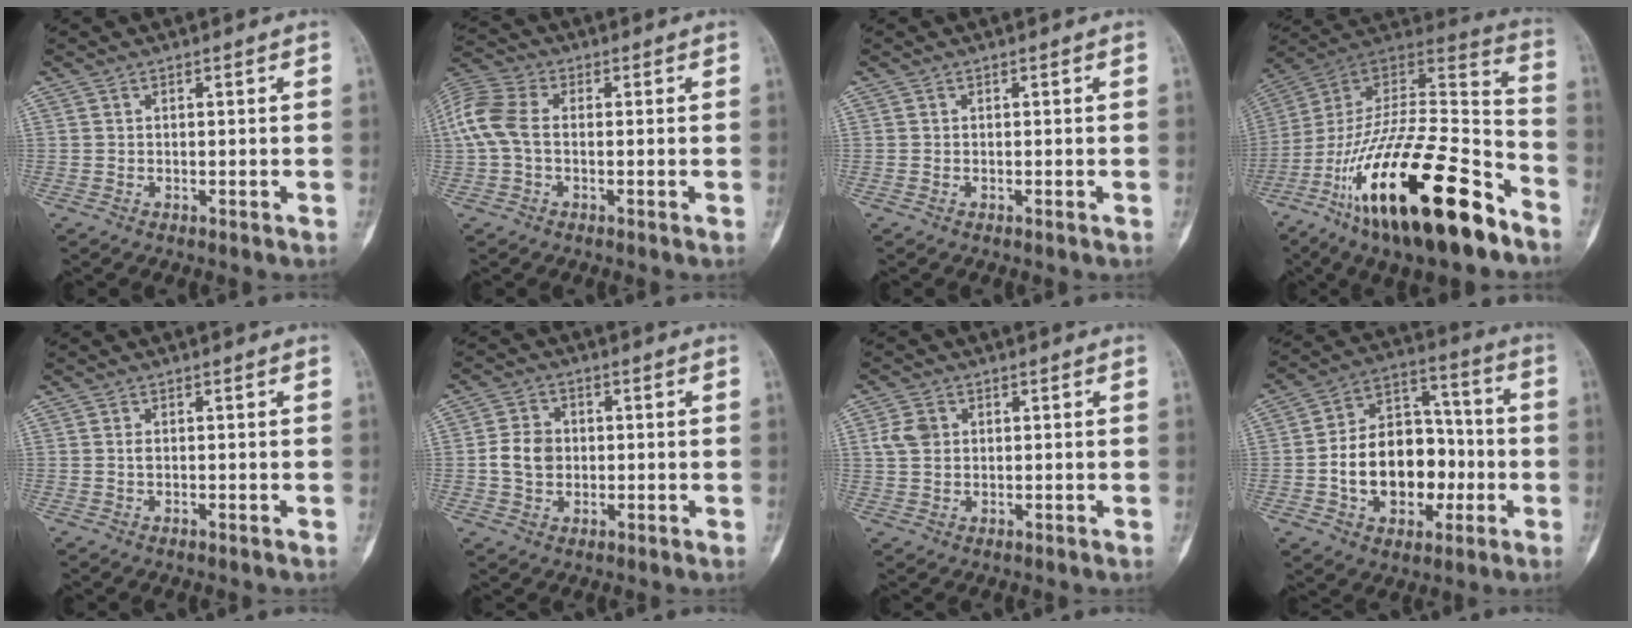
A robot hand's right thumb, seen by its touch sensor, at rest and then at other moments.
{"total": 8.9, "force": [0.0, 5.8, 6.8], "torque": [-0.160, 0.022, -0.009]}
{"total": 0.0}
{"total": 32.0, "force": [-17.8, 9.8, 24.7], "torque": [-0.408, 0.058, -0.298]}
{"total": 0.7, "force": [0.0, 0.3, 0.6], "torque": [-0.012, 0.000, -0.001]}
{"total": 6.5, "force": [-0.5, 5.2, 3.9], "torque": [-0.060, 0.013, -0.014]}
{"total": 4.0, "force": [0.8, 3.1, 2.4], "torque": [-0.042, 0.004, 0.015]}
{"total": 18.1, "force": [-3.1, 12.7, 12.5], "torque": [-0.161, 0.047, -0.045]}